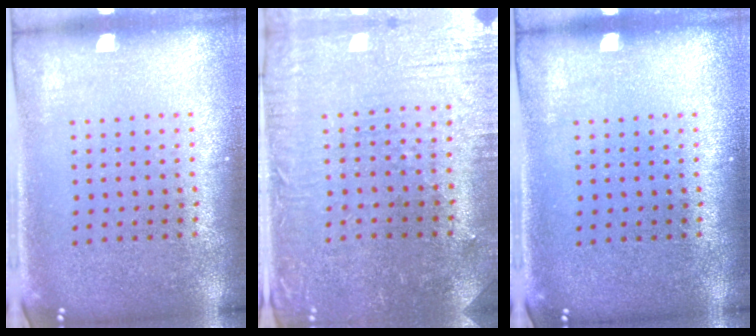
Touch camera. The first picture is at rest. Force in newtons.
{"total": 0.9, "press": 0.7, "slide": 0.5}
{"total": 0.0}